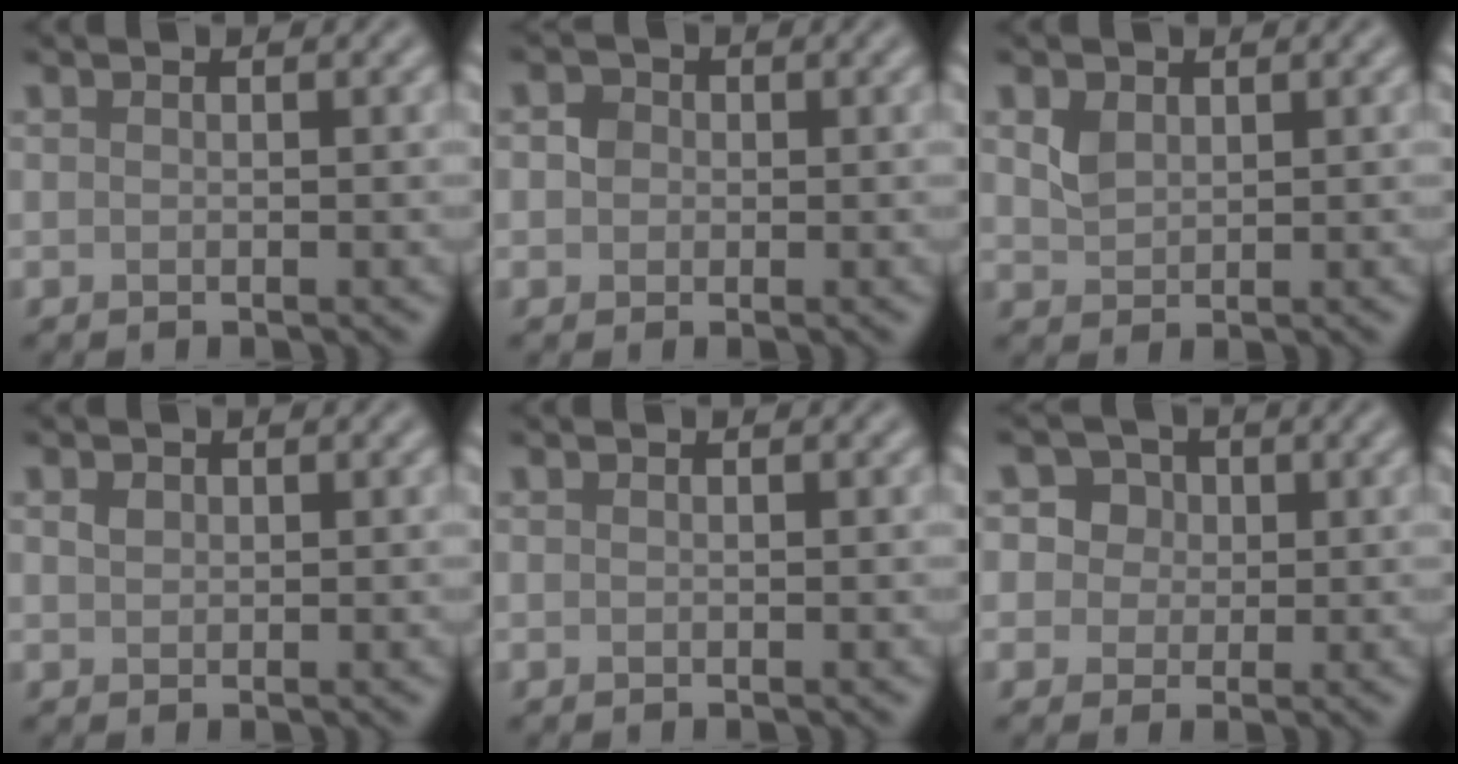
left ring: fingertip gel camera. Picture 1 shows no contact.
{"total": 1.3, "force": [0.1, 1.2, 0.4], "torque": [-0.001, 0.001, -0.003]}
{"total": 1.7, "force": [0.9, 1.2, 0.8], "torque": [-0.021, 0.001, 0.022]}
{"total": 0.9, "force": [0.4, 0.7, 0.3], "torque": [-0.008, 0.000, 0.008]}
{"total": 0.0}
{"total": 4.9, "force": [2.1, 3.9, 2.0], "torque": [-0.024, 0.021, 0.011]}